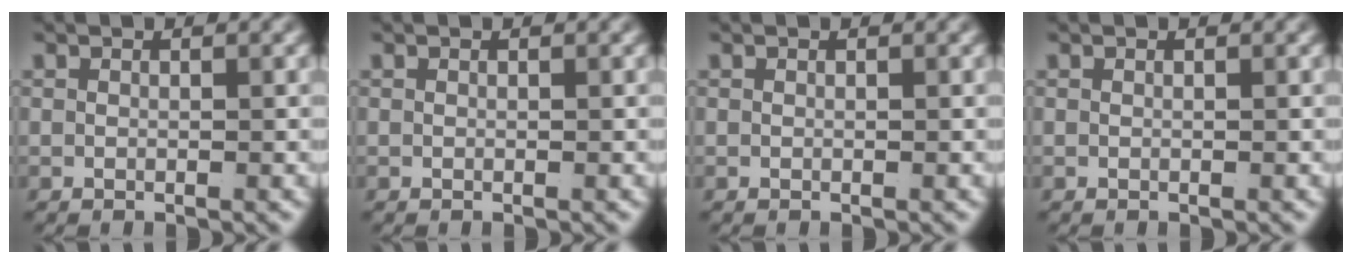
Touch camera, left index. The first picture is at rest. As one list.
[{"total": 0.0}, {"total": 0.0}, {"total": 0.0}]